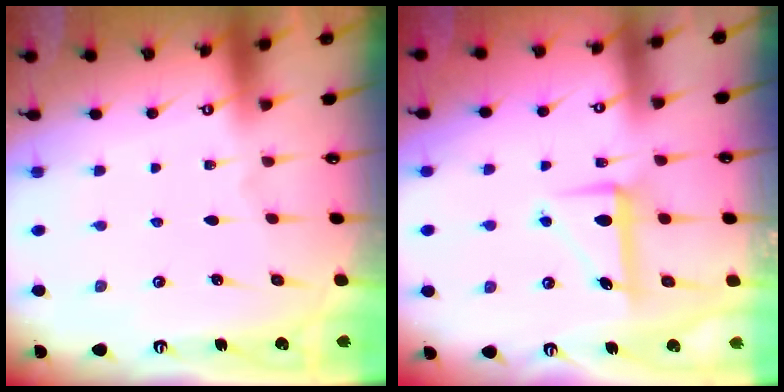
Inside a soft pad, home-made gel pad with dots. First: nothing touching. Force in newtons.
{"total": 8.0, "press": 8.0, "slide": 0.7}